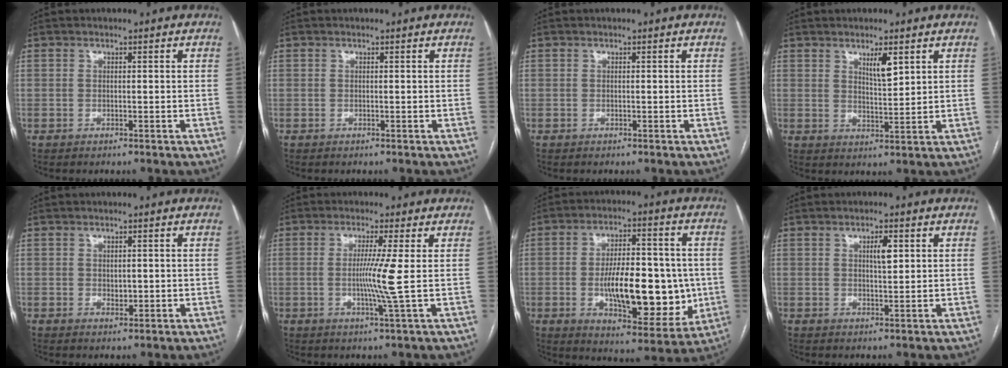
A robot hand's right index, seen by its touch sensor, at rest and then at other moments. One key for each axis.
{"total": 0.0}
{"total": 0.0}
{"total": 3.9, "fx": 2.2, "fy": 0.8, "fz": 3.1, "tx": -0.054, "ty": -0.005, "tz": 0.041}
{"total": 1.8, "fx": 0.0, "fy": 1.1, "fz": 1.5, "tx": -0.022, "ty": -0.003, "tz": 0.005}
{"total": 5.8, "fx": -0.2, "fy": -1.7, "fz": 5.5, "tx": -0.106, "ty": -0.016, "tz": -0.004}
{"total": 17.2, "fx": -2.1, "fy": 6.6, "fz": 15.7, "tx": -0.238, "ty": 0.003, "tz": -0.023}
{"total": 2.9, "fx": 1.0, "fy": 0.8, "fz": 2.6, "tx": -0.043, "ty": 0.001, "tz": 0.016}